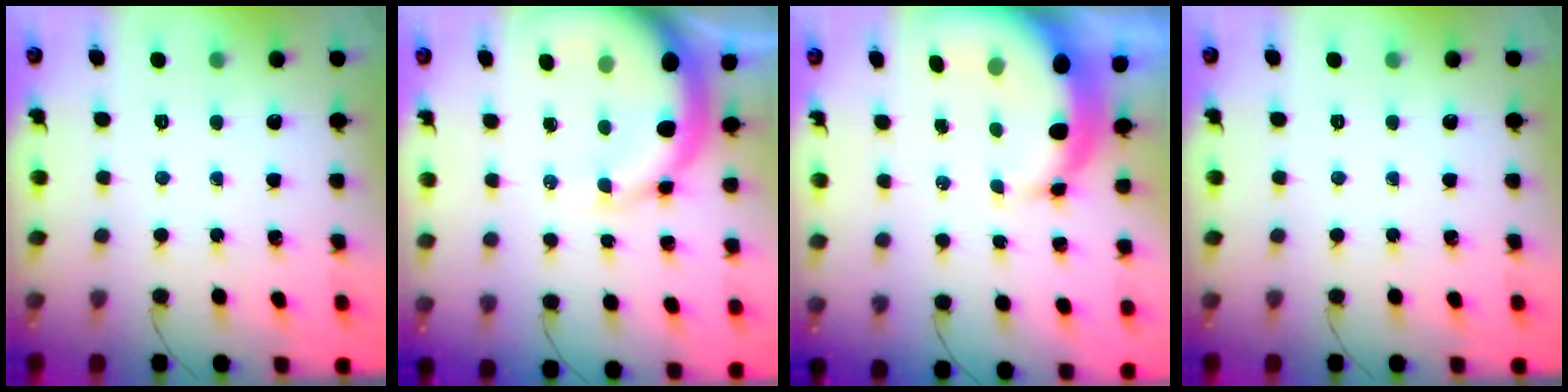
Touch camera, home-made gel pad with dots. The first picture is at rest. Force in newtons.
{"total": 13.4, "press": 13.2, "slide": 2.8}
{"total": 10.4, "press": 10.2, "slide": 1.9}
{"total": 0.0}